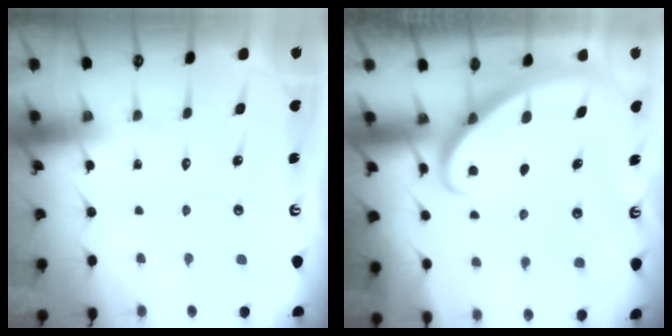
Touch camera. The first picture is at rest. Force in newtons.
{"total": 2.7, "press": 2.7, "slide": 0.2}